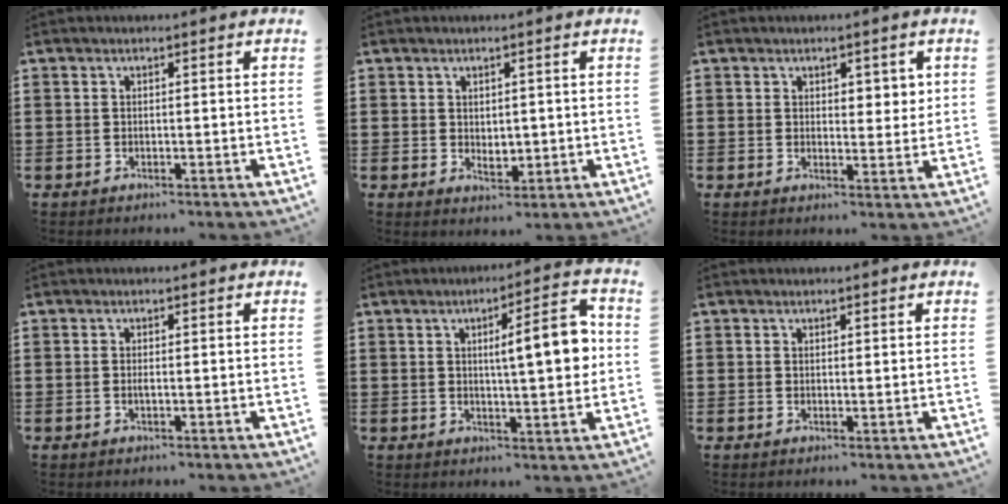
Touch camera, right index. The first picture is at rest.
{"total": 2.1, "force": [0.6, 1.4, 1.4], "torque": [-0.021, 0.001, 0.009]}
{"total": 2.4, "force": [1.4, 1.6, 1.1], "torque": [-0.009, 0.002, 0.022]}
{"total": 0.7, "force": [-0.3, -0.1, 0.7], "torque": [-0.014, -0.008, -0.003]}
{"total": 8.7, "force": [1.5, 1.8, 8.4], "torque": [-0.125, -0.010, 0.016]}
{"total": 0.5, "force": [0.4, 0.3, 0.0], "torque": [-0.002, 0.003, 0.009]}